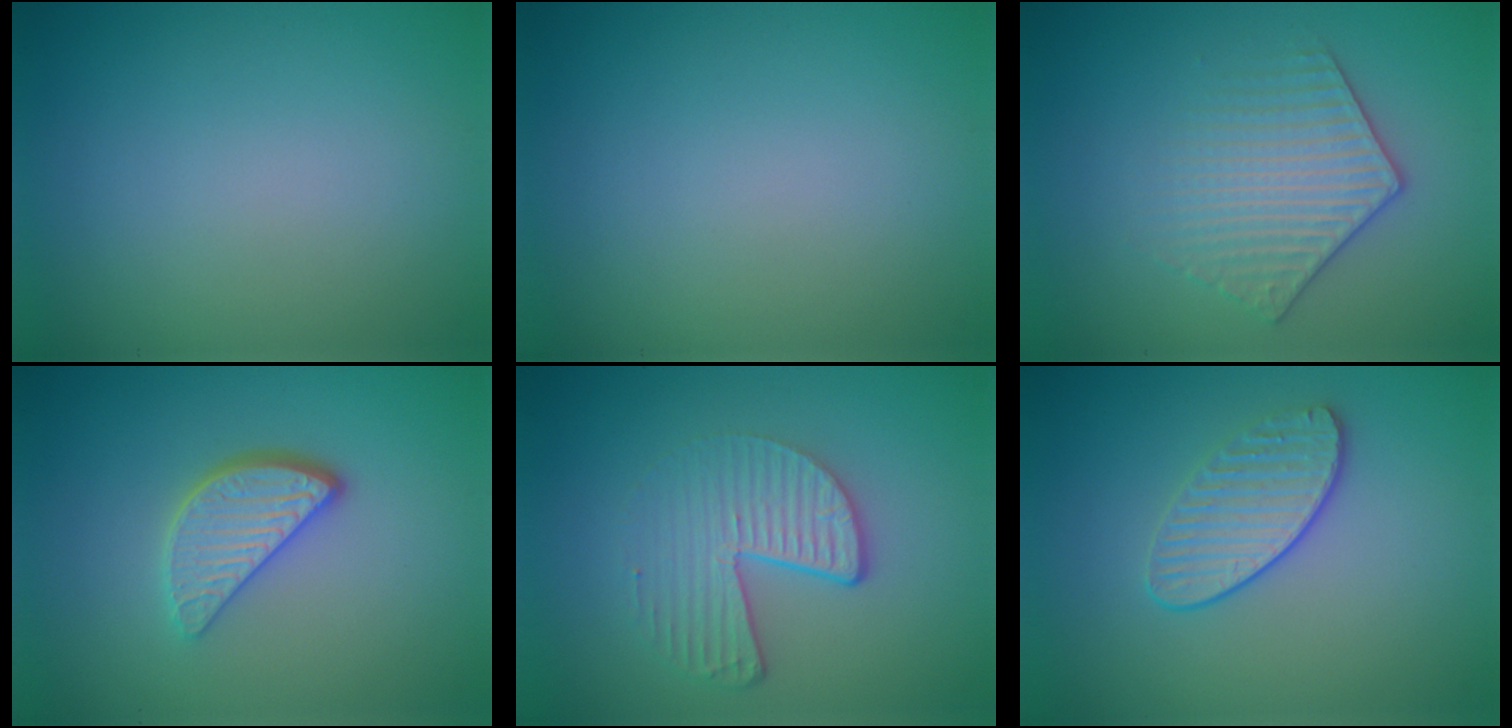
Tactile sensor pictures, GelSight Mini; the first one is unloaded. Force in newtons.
{"total": 0.0}
{"total": 3.7, "press": 3.5, "slide": 1.2}
{"total": 3.9, "press": 3.1, "slide": 2.4}
{"total": 4.5, "press": 3.0, "slide": 3.3}
{"total": 2.7, "press": 2.4, "slide": 1.2}